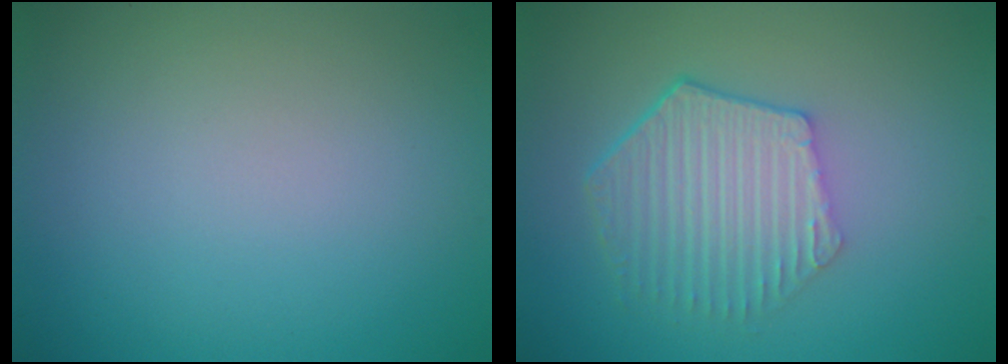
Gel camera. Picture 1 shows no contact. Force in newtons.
{"total": 5.6, "press": 4.1, "slide": 3.7}